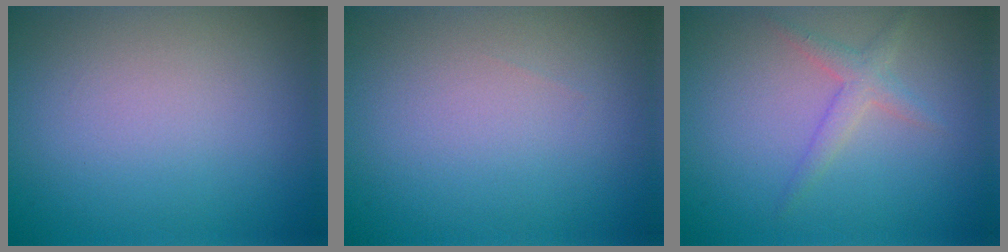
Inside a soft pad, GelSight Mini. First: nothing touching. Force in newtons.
{"total": 0.0}
{"total": 1.8, "press": 1.8, "slide": 0.1}